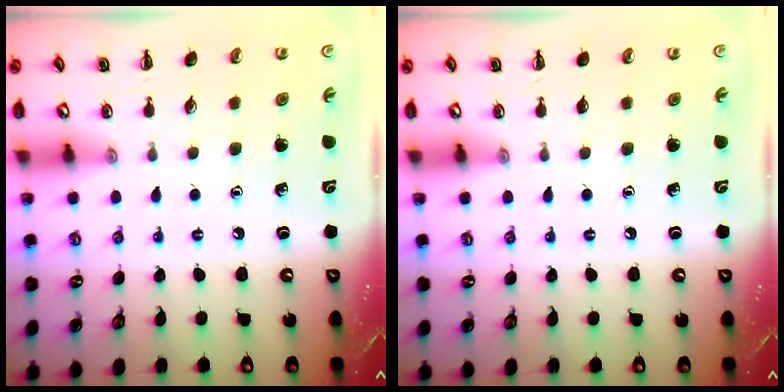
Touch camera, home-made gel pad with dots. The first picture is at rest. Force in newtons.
{"total": 0.0}